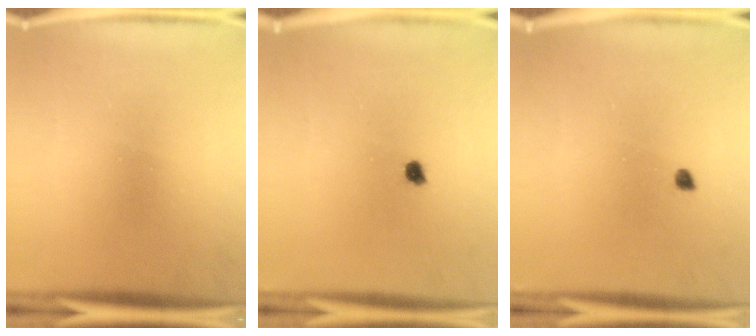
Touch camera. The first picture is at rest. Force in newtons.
{"total": 1.4}
{"total": 1.0}